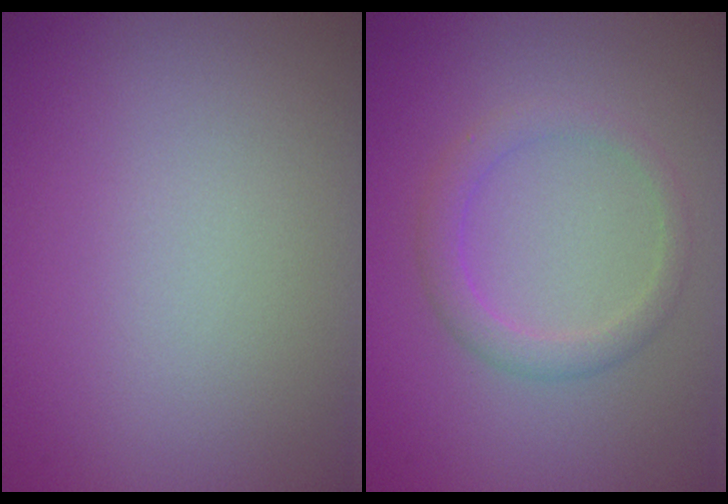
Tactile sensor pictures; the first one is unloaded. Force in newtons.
{"total": 2.2, "press": 2.2, "slide": 0.1}